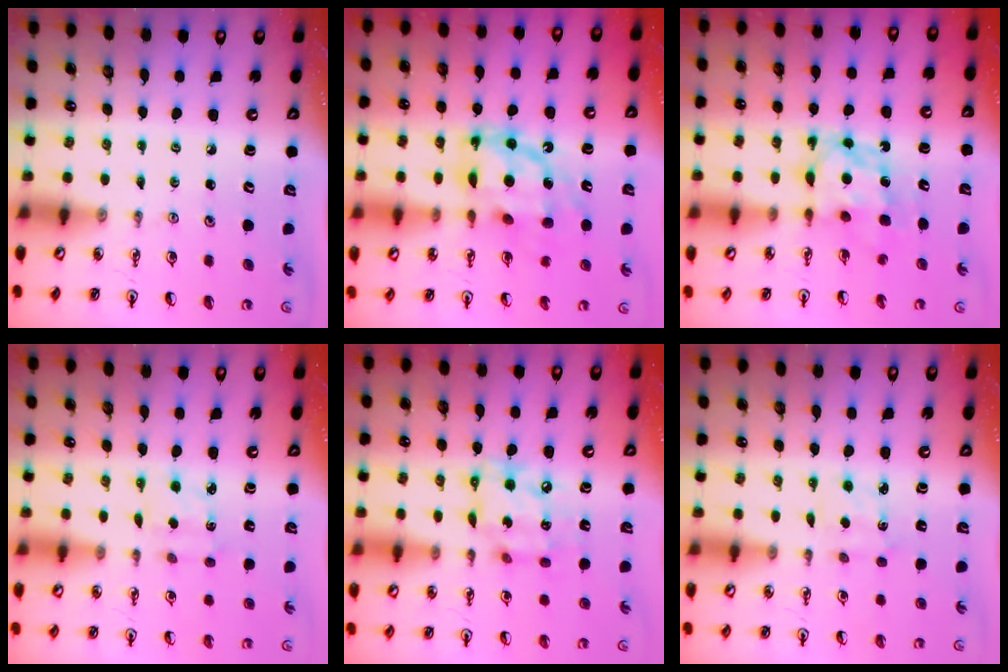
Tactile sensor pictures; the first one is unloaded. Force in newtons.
{"total": 13.8, "press": 13.7, "slide": 1.1}
{"total": 7.1, "press": 7.0, "slide": 0.6}
{"total": 1.9, "press": 1.7, "slide": 0.8}
{"total": 12.1, "press": 12.1, "slide": 1.1}
{"total": 3.0, "press": 3.0, "slide": 0.4}